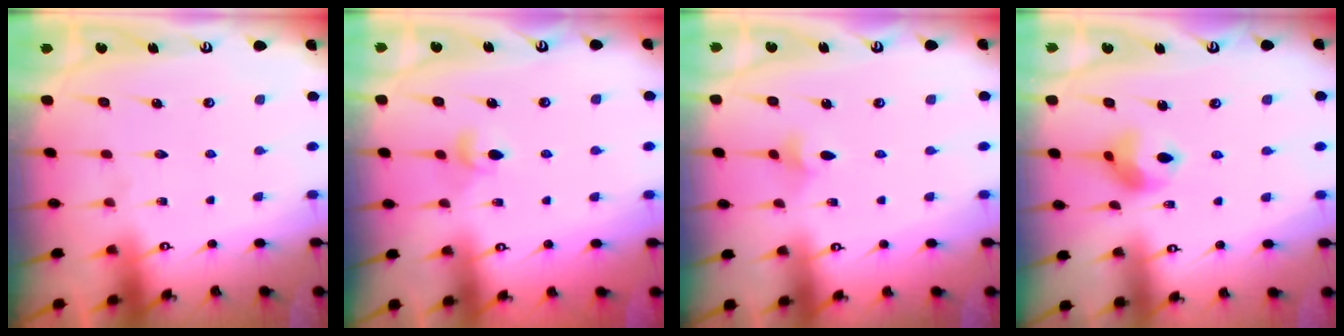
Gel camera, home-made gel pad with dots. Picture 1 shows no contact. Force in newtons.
{"total": 3.5, "press": 3.4, "slide": 0.8}
{"total": 2.8, "press": 2.8, "slide": 0.6}
{"total": 8.2, "press": 8.1, "slide": 0.9}